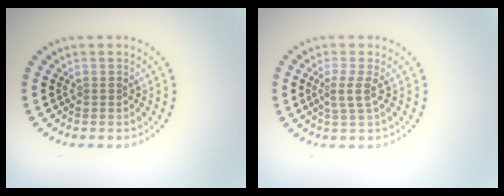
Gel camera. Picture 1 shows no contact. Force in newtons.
{"total": 2.0, "press": 1.5, "slide": 1.3}